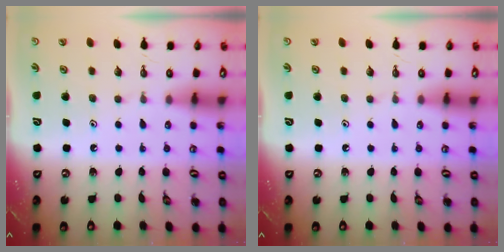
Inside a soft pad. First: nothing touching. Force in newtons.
{"total": 0.0}